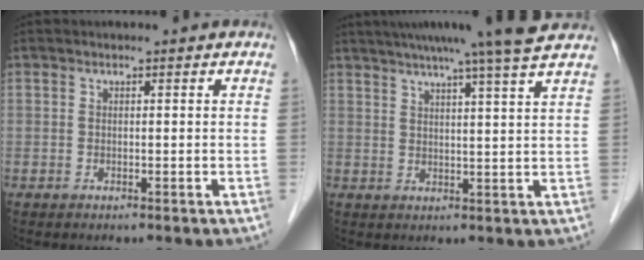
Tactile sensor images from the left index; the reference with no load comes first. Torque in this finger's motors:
{"motor_torque": [1.06, -1.08, 0.78, 0.18]}